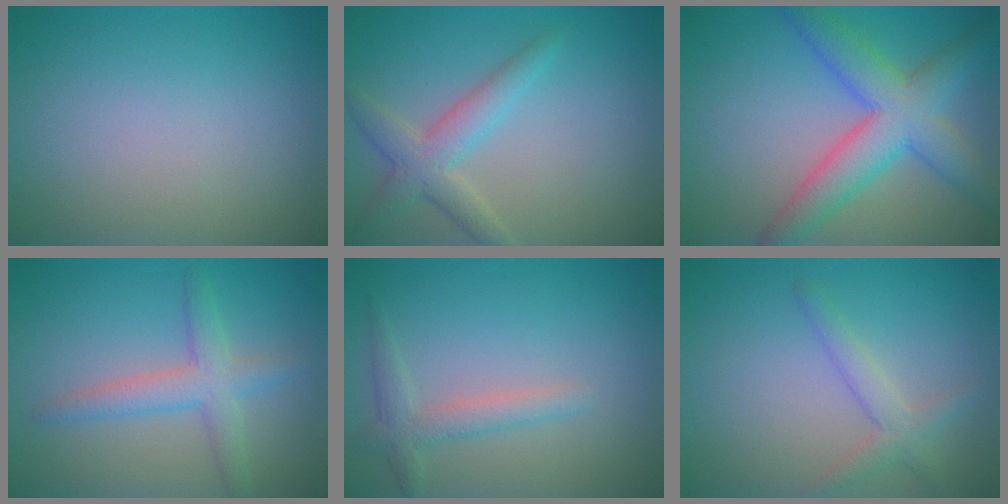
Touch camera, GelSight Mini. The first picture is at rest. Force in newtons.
{"total": 3.5, "press": 3.5, "slide": 0.2}
{"total": 6.8, "press": 6.8, "slide": 0.4}
{"total": 3.4, "press": 3.4, "slide": 0.3}
{"total": 2.3, "press": 2.3, "slide": 0.2}
{"total": 2.2, "press": 2.2, "slide": 0.1}